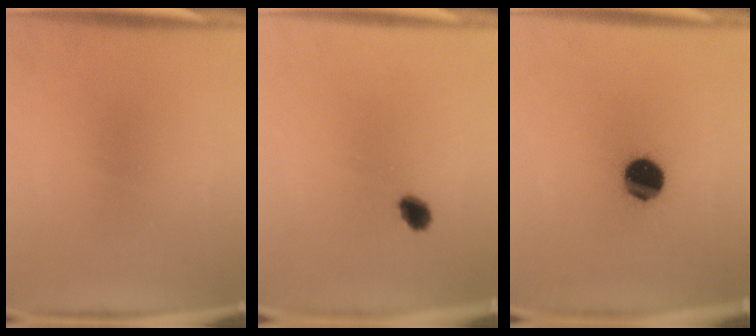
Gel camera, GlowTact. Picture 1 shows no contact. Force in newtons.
{"total": 3.1}
{"total": 11.5}